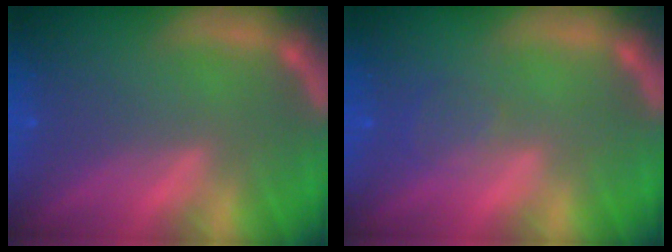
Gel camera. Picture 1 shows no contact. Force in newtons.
{"total": 1.5}